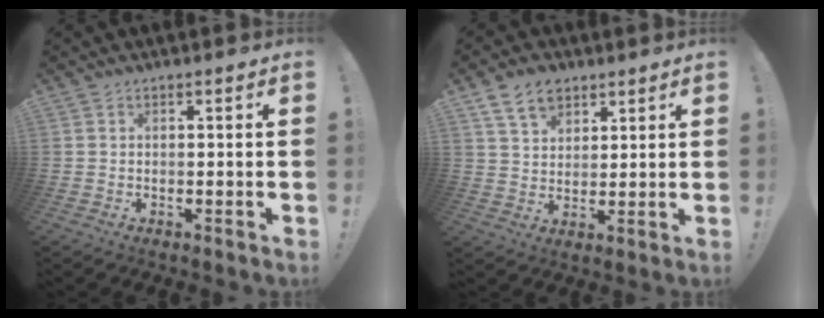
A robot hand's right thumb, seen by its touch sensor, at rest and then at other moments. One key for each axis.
{"total": 9.6, "fx": 5.9, "fy": 6.3, "fz": 4.1, "tx": -0.064, "ty": -0.022, "tz": 0.112}